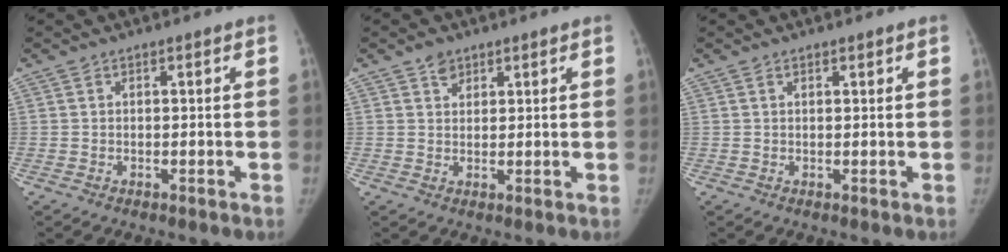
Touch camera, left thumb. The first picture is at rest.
{"total": 2.7, "force": [1.8, 1.8, 0.8], "torque": [0.000, -0.009, 0.029]}
{"total": 0.6, "force": [0.4, 0.3, 0.2], "torque": [0.005, -0.007, 0.005]}